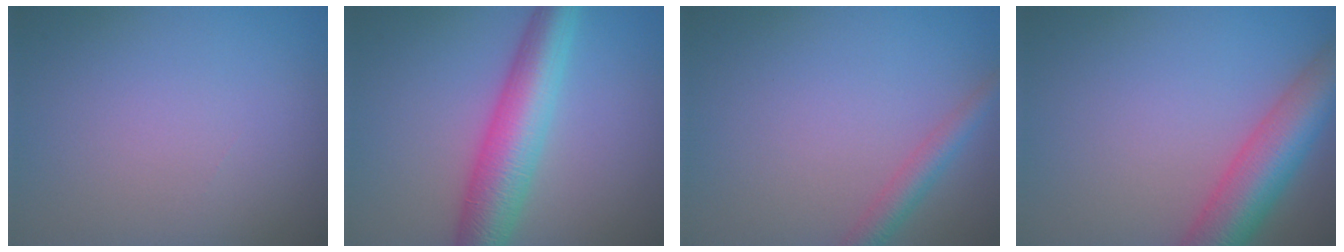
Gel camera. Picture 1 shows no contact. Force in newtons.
{"total": 6.8, "press": 6.8, "slide": 0.2}
{"total": 2.2, "press": 2.2, "slide": 0.1}
{"total": 7.2, "press": 7.2, "slide": 0.4}